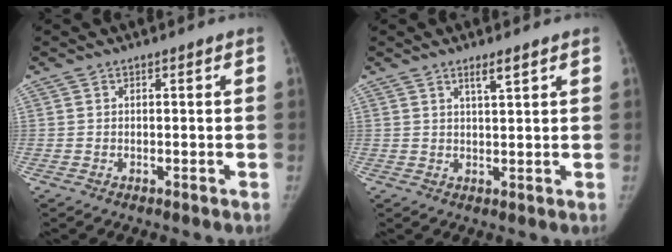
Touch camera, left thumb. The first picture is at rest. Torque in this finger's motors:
{"motor_torque": [-0.12, 0.06, 0.50, -0.11, 0.00]}